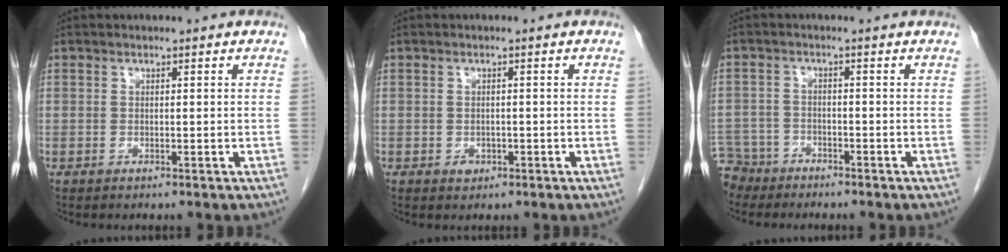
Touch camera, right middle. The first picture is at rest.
{"total": 1.4, "force": [-0.6, 1.1, 0.6], "torque": [-0.009, 0.003, -0.003]}
{"total": 6.0, "force": [-5.1, 3.1, 0.0], "torque": [0.001, -0.005, -0.093]}